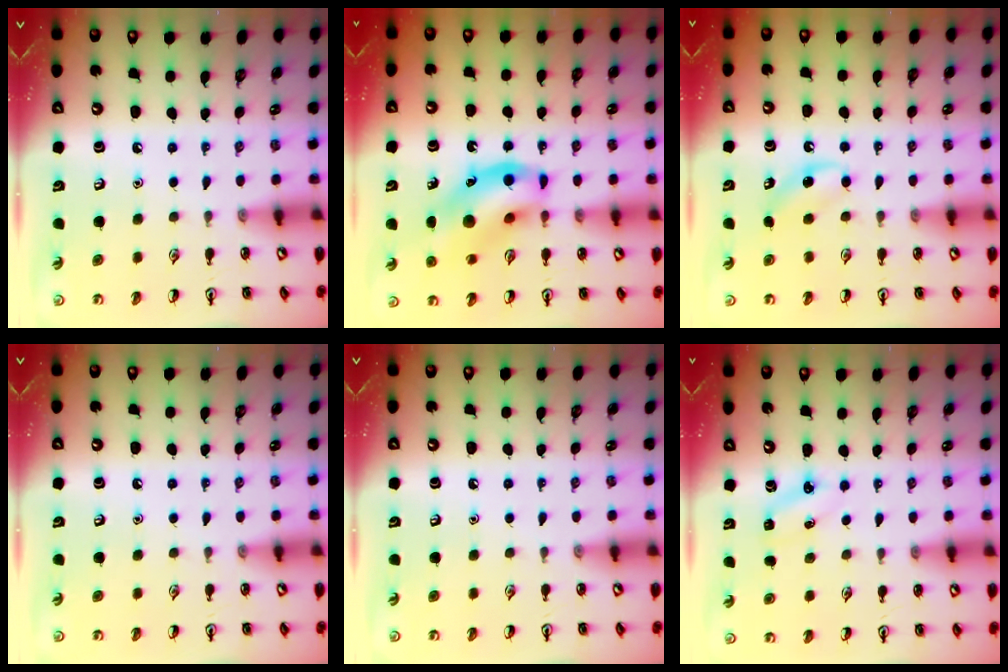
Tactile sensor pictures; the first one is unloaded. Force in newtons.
{"total": 15.1, "press": 14.7, "slide": 3.4}
{"total": 4.1, "press": 3.7, "slide": 1.7}
{"total": 0.0}
{"total": 0.0}
{"total": 3.8, "press": 3.6, "slide": 1.3}